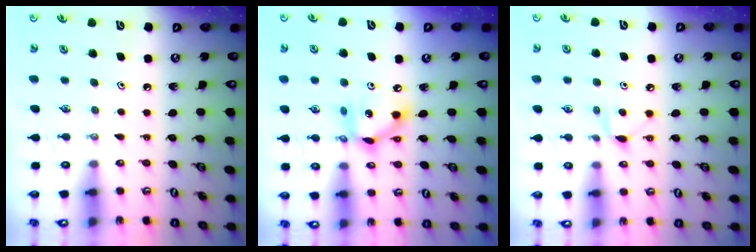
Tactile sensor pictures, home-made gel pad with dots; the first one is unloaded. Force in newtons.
{"total": 10.3, "press": 10.3, "slide": 0.7}
{"total": 5.3, "press": 5.3, "slide": 0.7}